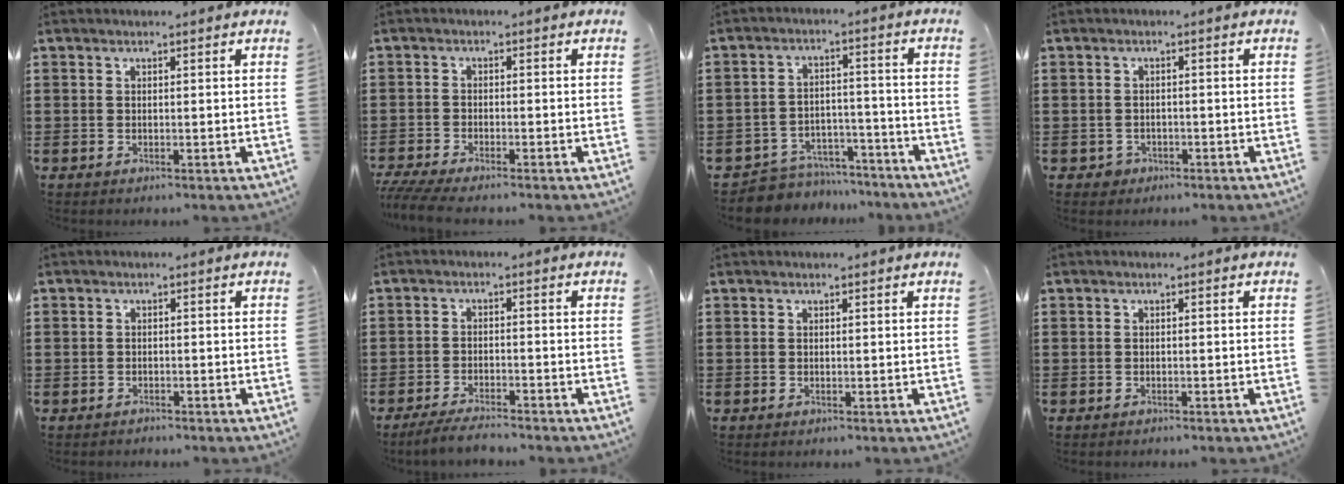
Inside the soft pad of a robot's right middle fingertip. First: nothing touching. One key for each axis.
{"total": 3.4, "fx": -3.1, "fy": 0.2, "fz": 1.2, "tx": -0.043, "ty": -0.011, "tz": -0.070}
{"total": 6.0, "fx": -5.8, "fy": 1.4, "fz": 0.0, "tx": -0.008, "ty": 0.018, "tz": -0.120}
{"total": 1.4, "fx": -1.0, "fy": 1.1, "fz": 0.1, "tx": -0.007, "ty": 0.001, "tz": -0.023}
{"total": 1.2, "fx": -1.1, "fy": 0.6, "fz": -0.2, "tx": 0.001, "ty": 0.005, "tz": -0.026}
{"total": 3.6, "fx": -3.4, "fy": 0.4, "fz": 1.1, "tx": -0.027, "ty": -0.001, "tz": -0.068}
{"total": 0.0}
{"total": 0.6, "fx": -0.6, "fy": 0.2, "fz": 0.0, "tx": -0.001, "ty": 0.002, "tz": -0.013}